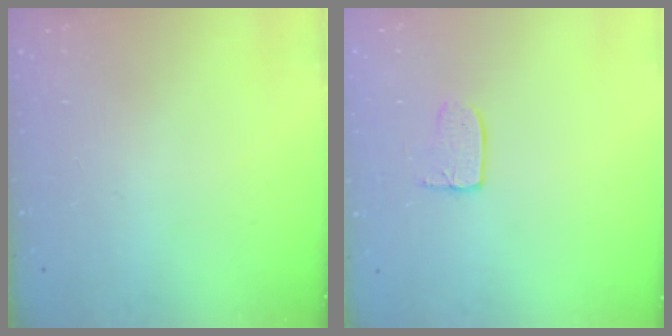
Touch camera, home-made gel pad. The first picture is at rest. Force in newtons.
{"total": 3.3, "press": 3.3, "slide": 0.1}